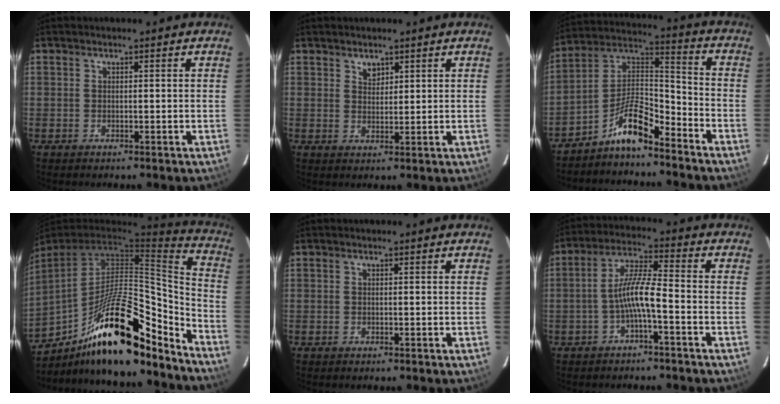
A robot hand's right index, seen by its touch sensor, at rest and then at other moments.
{"total": 2.2, "force": [1.5, 1.4, 0.7], "torque": [-0.007, 0.003, 0.028]}
{"total": 9.8, "force": [-7.5, 2.4, 5.8], "torque": [-0.130, 0.032, -0.146]}
{"total": 25.2, "force": [-17.8, 7.1, 16.4], "torque": [-0.253, -0.007, -0.284]}
{"total": 0.0}
{"total": 6.5, "force": [-2.8, 0.5, 5.8], "torque": [-0.126, 0.015, -0.051]}